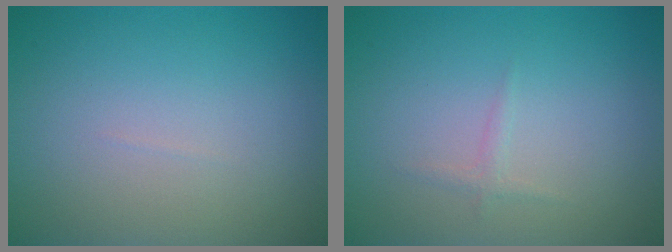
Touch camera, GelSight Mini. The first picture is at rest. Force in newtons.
{"total": 0.7, "press": 0.7, "slide": 0.0}